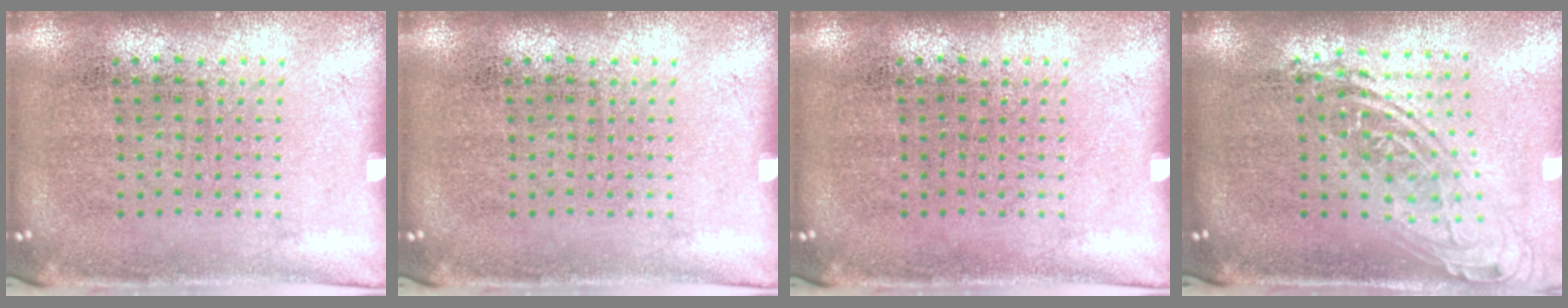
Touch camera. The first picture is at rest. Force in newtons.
{"total": 0.0}
{"total": 0.0}
{"total": 1.9, "press": 1.4, "slide": 1.2}